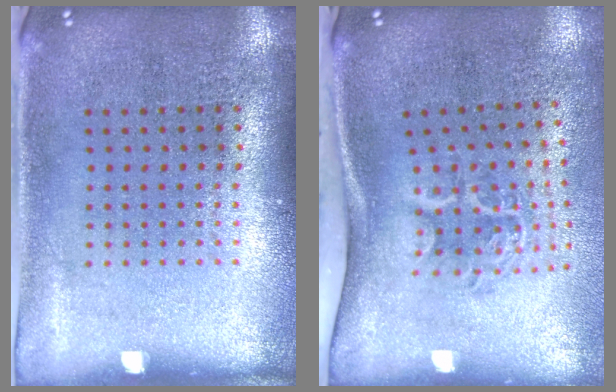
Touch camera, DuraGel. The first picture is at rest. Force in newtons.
{"total": 2.1, "press": 1.4, "slide": 1.6}